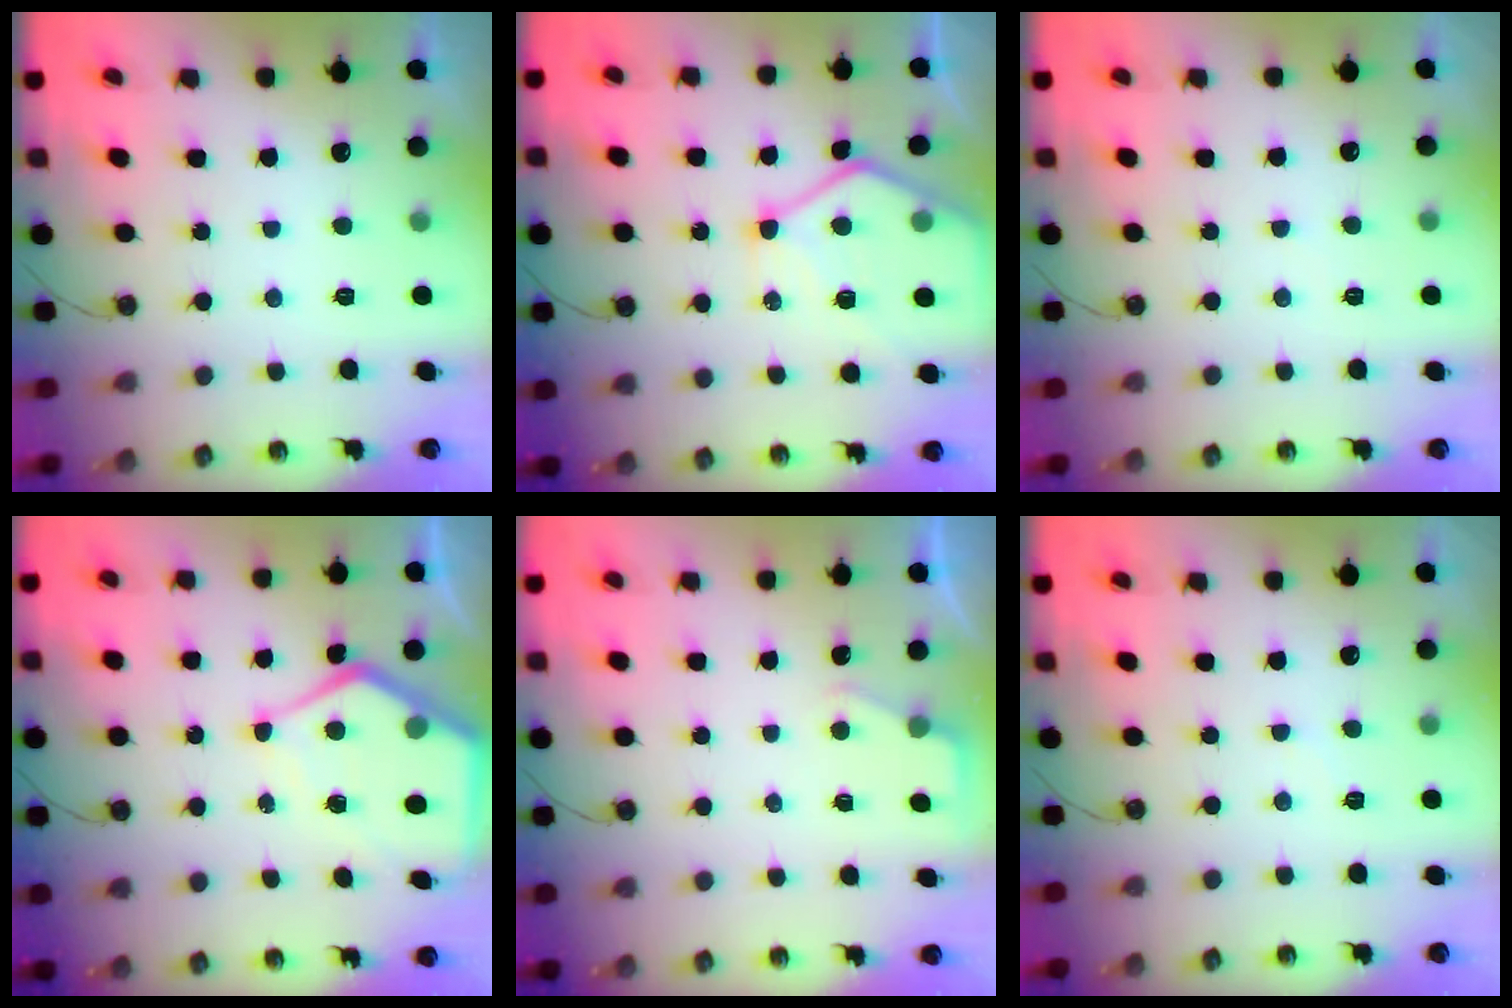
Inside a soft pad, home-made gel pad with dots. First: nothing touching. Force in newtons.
{"total": 14.1, "press": 14.0, "slide": 1.3}
{"total": 2.8, "press": 2.7, "slide": 0.5}
{"total": 11.5, "press": 11.4, "slide": 1.3}
{"total": 2.4, "press": 2.4, "slide": 0.4}
{"total": 4.1, "press": 4.1, "slide": 0.6}